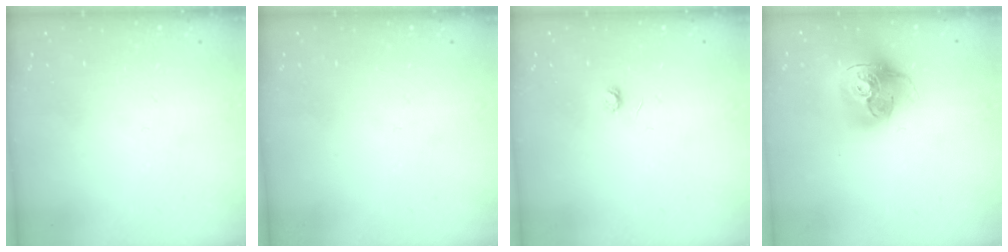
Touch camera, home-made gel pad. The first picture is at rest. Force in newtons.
{"total": 0.0}
{"total": 2.9, "press": 2.9, "slide": 0.3}
{"total": 16.7, "press": 16.6, "slide": 1.9}